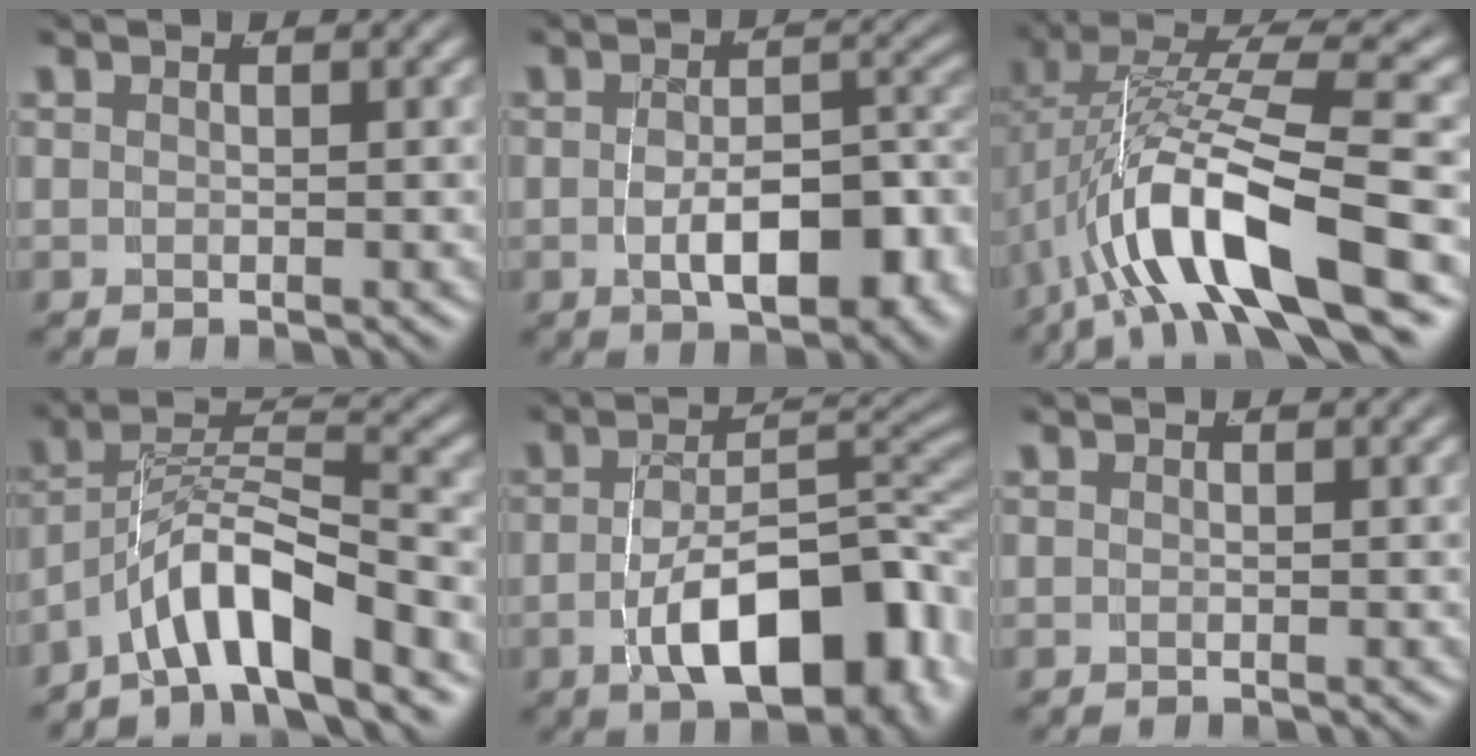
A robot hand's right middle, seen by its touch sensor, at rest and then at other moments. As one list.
[{"total": 6.6, "force": [-2.5, 2.5, 5.5], "torque": [-0.067, -0.012, -0.030]}, {"total": 8.3, "force": [-1.7, 2.8, 7.6], "torque": [-0.154, -0.008, -0.016]}, {"total": 6.0, "force": [-3.0, 2.9, 4.3], "torque": [-0.085, -0.008, -0.045]}, {"total": 10.5, "force": [-4.4, 4.7, 8.3], "torque": [-0.101, -0.017, -0.058]}, {"total": 0.0}]